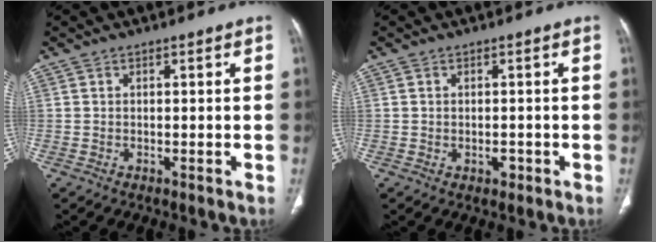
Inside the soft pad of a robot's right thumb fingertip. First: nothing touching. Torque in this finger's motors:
{"motor_torque": [-0.30, 0.09, -0.01, -0.10, -0.03]}